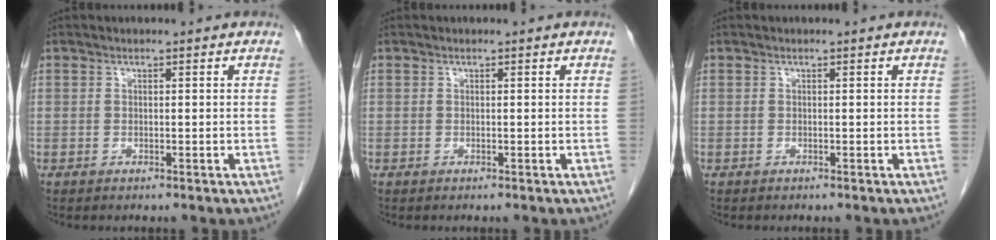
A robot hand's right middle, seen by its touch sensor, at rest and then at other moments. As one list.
[{"total": 0.0}, {"total": 0.0}]